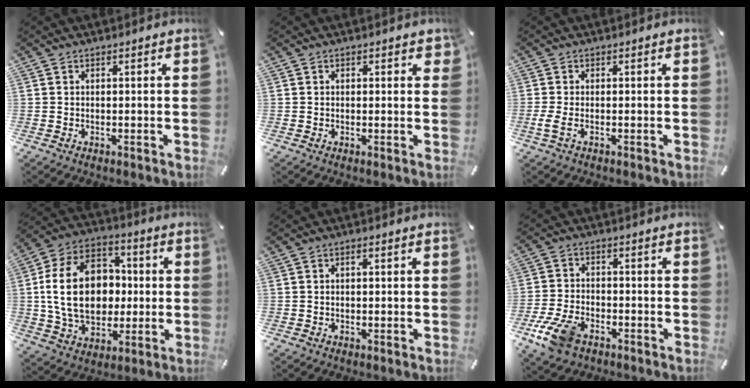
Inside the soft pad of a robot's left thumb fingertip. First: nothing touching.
{"total": 1.1, "force": [0.4, 0.8, 0.7], "torque": [0.001, -0.001, 0.002]}
{"total": 2.4, "force": [-0.6, 0.9, 2.1], "torque": [-0.043, -0.001, -0.011]}
{"total": 20.7, "force": [-0.1, 15.6, 13.5], "torque": [-0.281, 0.013, -0.001]}
{"total": 1.1, "force": [0.0, 0.7, 0.8], "torque": [-0.016, 0.006, -0.003]}
{"total": 9.0, "force": [-5.2, 5.1, 5.3], "torque": [-0.119, 0.016, -0.096]}